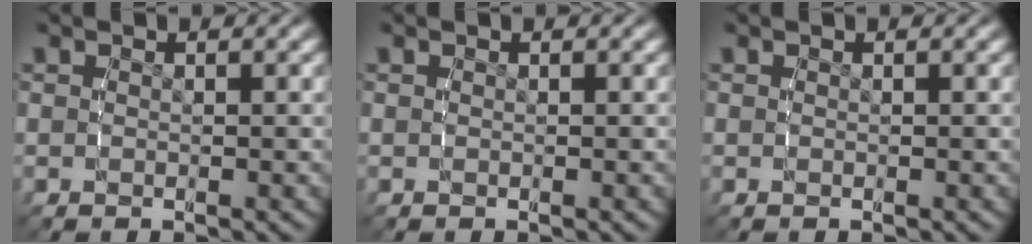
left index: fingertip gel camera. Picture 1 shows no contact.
{"total": 0.0}
{"total": 0.0}